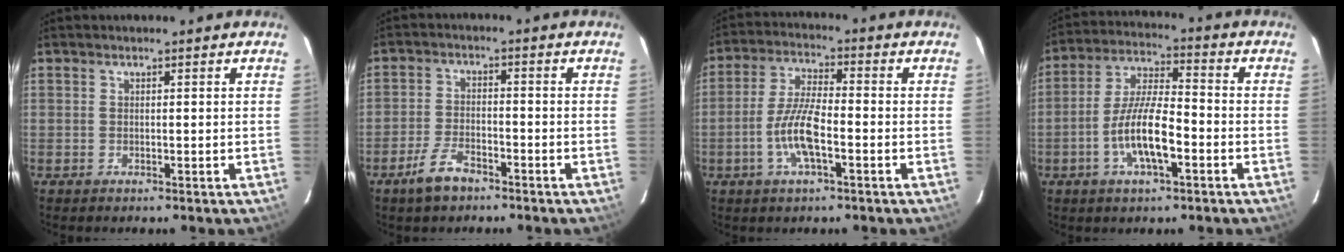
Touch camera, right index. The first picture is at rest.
{"total": 6.1, "force": [-4.4, 2.5, 3.5], "torque": [-0.087, 0.000, -0.081]}
{"total": 8.6, "force": [-3.1, 2.2, 7.7], "torque": [-0.161, 0.002, -0.062]}
{"total": 10.9, "force": [-4.1, 2.9, 9.6], "torque": [-0.195, 0.002, -0.076]}